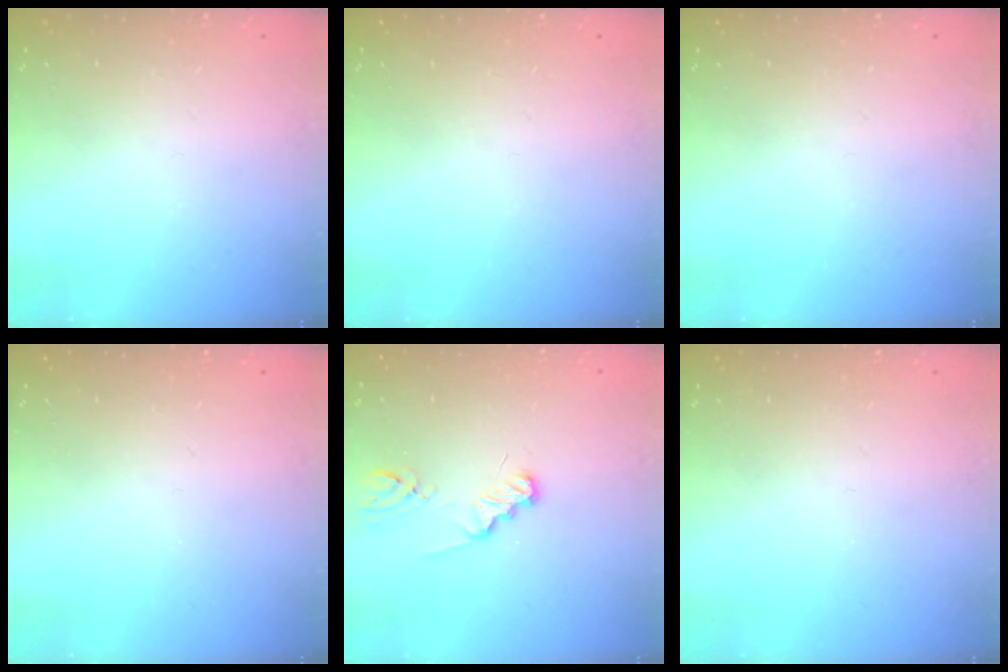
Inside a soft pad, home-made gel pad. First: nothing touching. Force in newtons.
{"total": 0.0}
{"total": 0.0}
{"total": 0.0}
{"total": 2.1, "press": 2.1, "slide": 0.3}
{"total": 0.0}